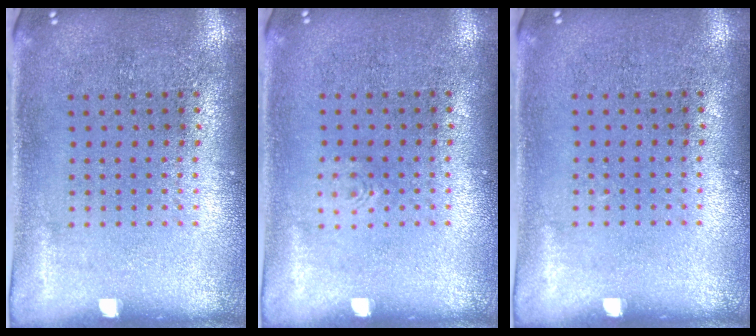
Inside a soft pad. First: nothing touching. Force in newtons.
{"total": 0.5, "press": 0.5, "slide": 0.1}
{"total": 0.0}